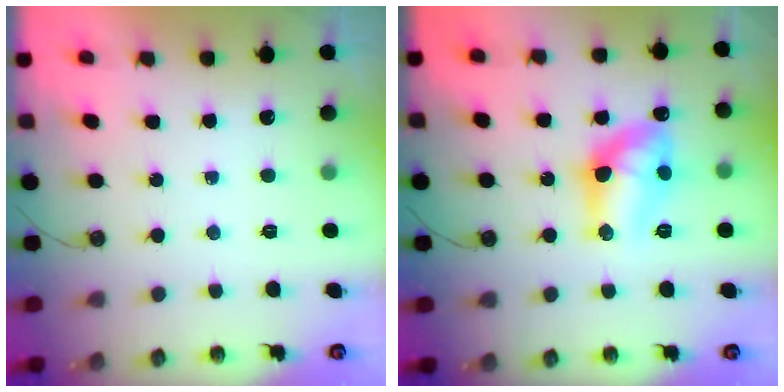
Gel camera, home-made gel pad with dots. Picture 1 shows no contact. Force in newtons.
{"total": 12.6, "press": 12.6, "slide": 0.7}